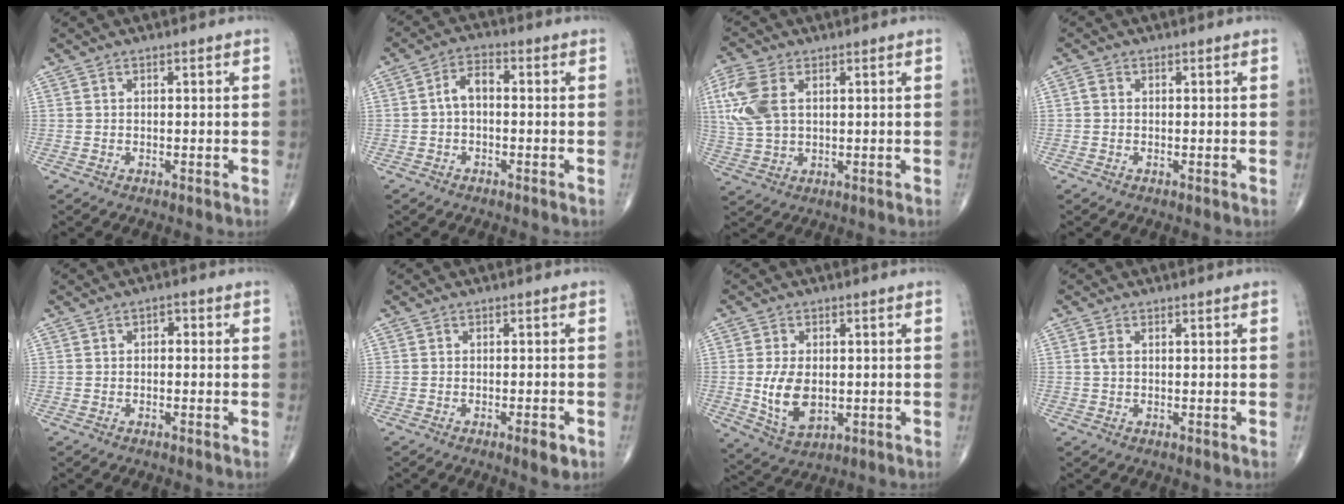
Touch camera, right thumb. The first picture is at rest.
{"total": 4.4, "force": [-0.3, 2.5, 3.6], "torque": [-0.059, 0.020, -0.014]}
{"total": 9.8, "force": [2.6, 6.0, 7.4], "torque": [-0.184, 0.004, 0.055]}
{"total": 1.1, "force": [0.0, 0.9, 0.6], "torque": [-0.009, 0.001, -0.004]}
{"total": 1.7, "force": [0.0, 1.1, 1.3], "torque": [-0.009, 0.007, -0.006]}
{"total": 3.0, "force": [-1.5, 0.9, 2.5], "torque": [-0.033, -0.001, -0.022]}
{"total": 8.9, "force": [-0.6, 5.5, 7.0], "torque": [-0.116, -0.011, 0.000]}
{"total": 1.3, "force": [0.2, 0.7, 1.0], "torque": [-0.024, 0.003, 0.004]}